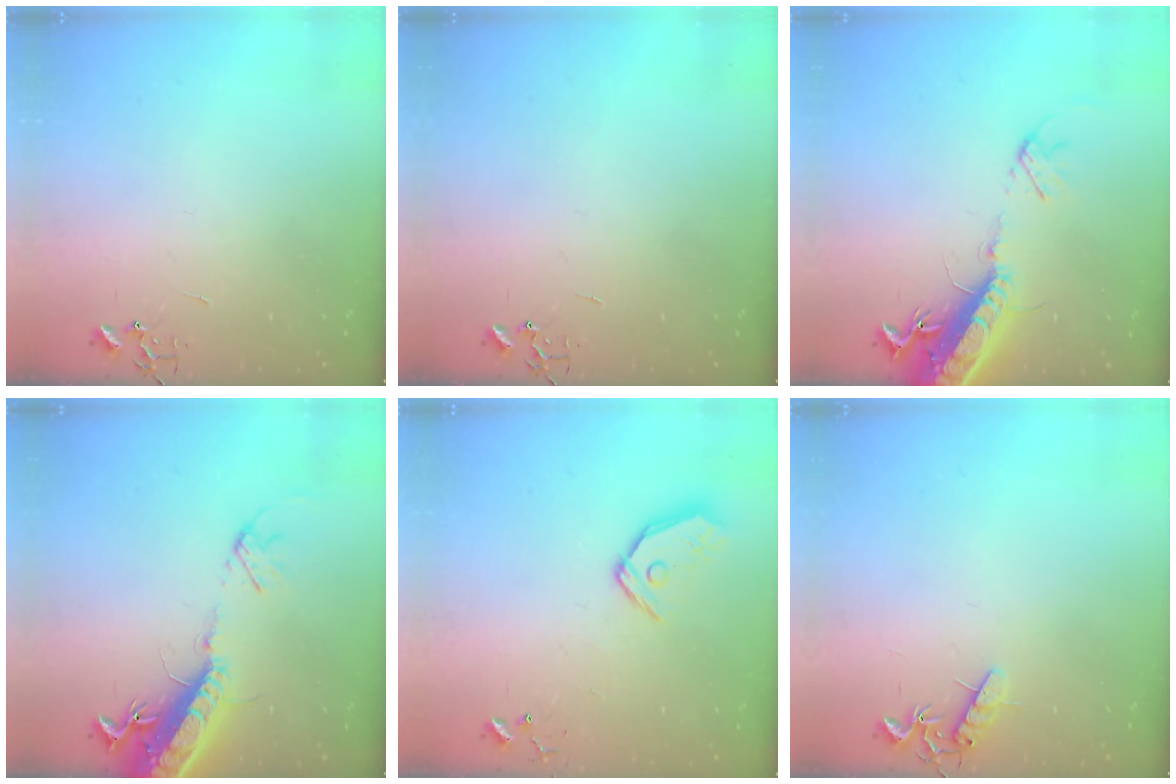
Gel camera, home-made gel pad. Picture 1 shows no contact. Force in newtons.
{"total": 0.0}
{"total": 17.8, "press": 17.3, "slide": 4.1}
{"total": 17.8, "press": 17.3, "slide": 4.1}
{"total": 11.1, "press": 11.0, "slide": 1.7}
{"total": 8.0, "press": 8.0, "slide": 0.4}